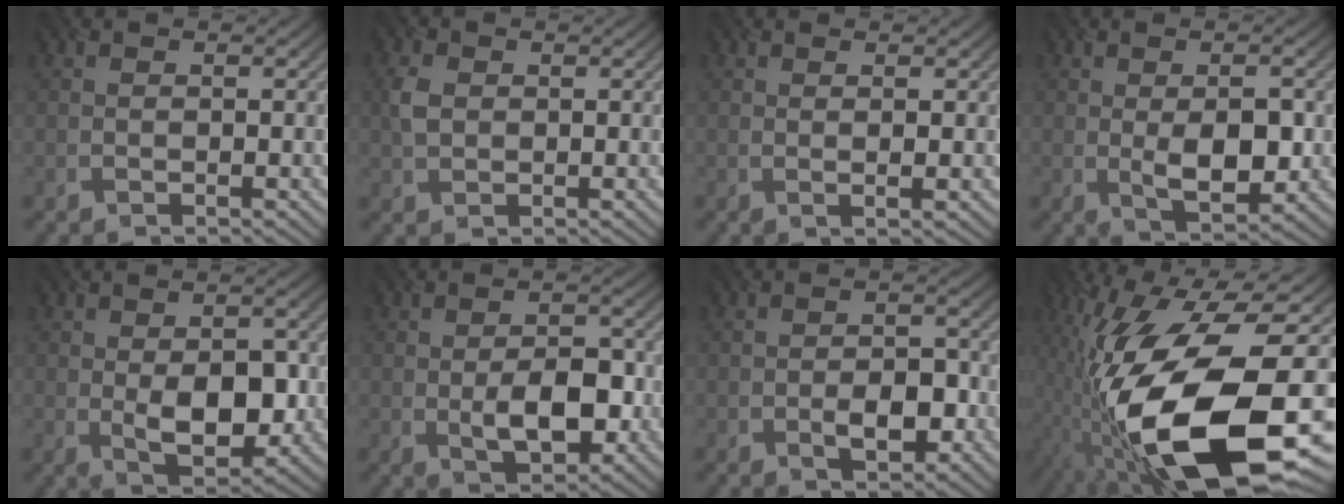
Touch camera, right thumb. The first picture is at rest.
{"total": 2.4, "force": [0.3, 1.9, 1.3], "torque": [-0.040, 0.004, 0.005]}
{"total": 1.5, "force": [0.5, 0.0, 1.4], "torque": [-0.026, 0.001, 0.007]}
{"total": 5.5, "force": [-0.6, 2.3, 5.0], "torque": [-0.090, -0.008, -0.005]}
{"total": 7.5, "force": [-1.1, 4.0, 6.2], "torque": [-0.110, -0.015, -0.011]}
{"total": 6.4, "force": [-1.5, 3.3, 5.2], "torque": [-0.083, -0.007, -0.023]}
{"total": 3.9, "force": [-1.6, 2.0, 2.9], "torque": [-0.048, -0.003, -0.026]}
{"total": 20.9, "force": [-7.6, 8.4, 17.6], "torque": [-0.342, -0.031, -0.127]}